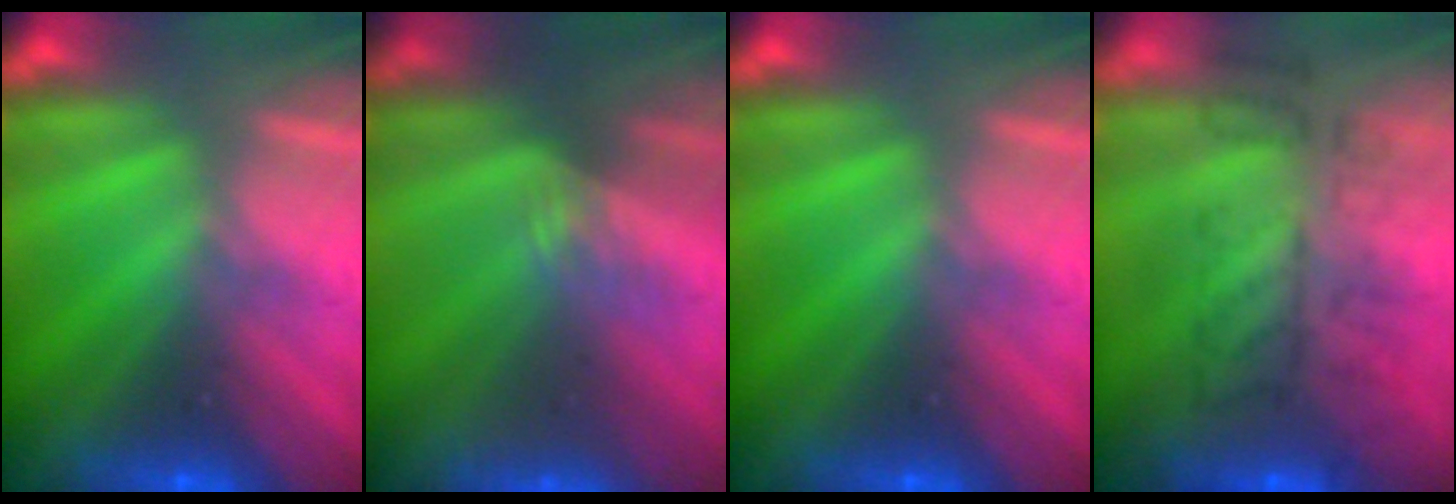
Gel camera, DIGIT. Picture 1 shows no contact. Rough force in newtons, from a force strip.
{"total": 3.0}
{"total": 0.0}
{"total": 10.2}